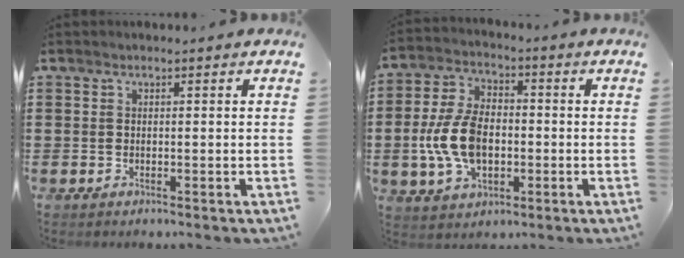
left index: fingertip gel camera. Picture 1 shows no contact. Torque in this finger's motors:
{"motor_torque": [1.51, 0.63, 0.61, 0.21]}